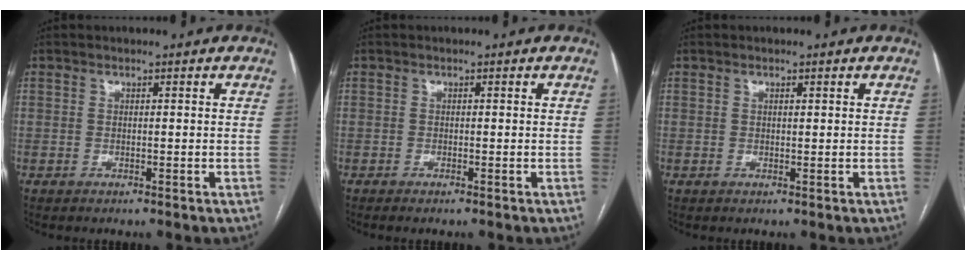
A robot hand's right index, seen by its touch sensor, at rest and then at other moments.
{"total": 0.7, "force": [-0.6, -0.1, 0.5], "torque": [-0.012, -0.002, -0.010]}
{"total": 0.5, "force": [0.3, 0.1, 0.4], "torque": [-0.011, -0.002, 0.005]}